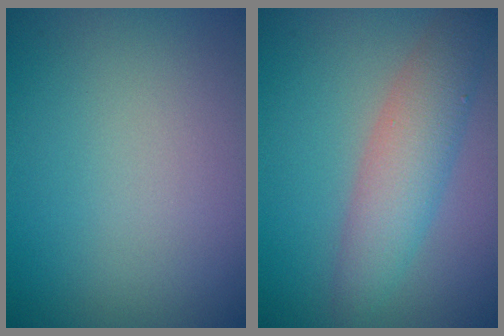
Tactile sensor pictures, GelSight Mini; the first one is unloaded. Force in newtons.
{"total": 4.6, "press": 4.6, "slide": 0.0}